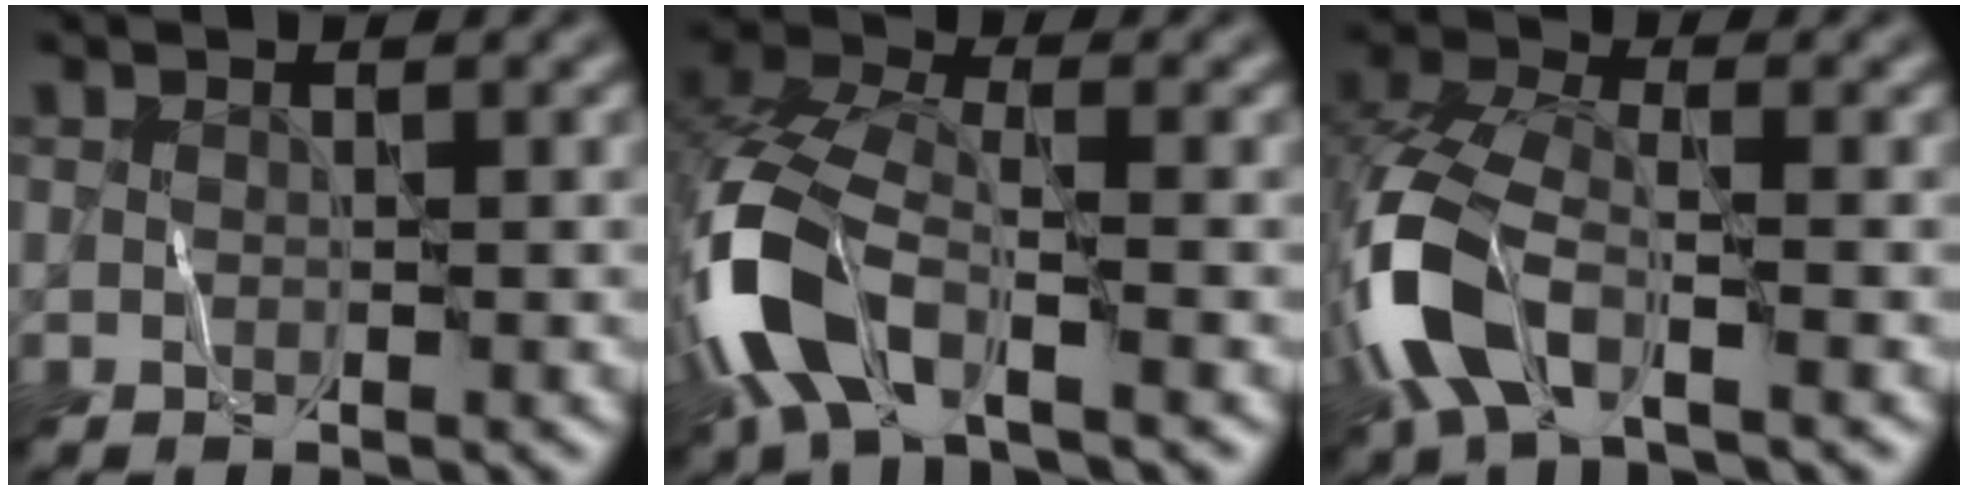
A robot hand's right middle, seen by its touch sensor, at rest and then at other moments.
{"total": 9.7, "force": [-4.2, 4.5, 7.5], "torque": [-0.180, -0.004, -0.093]}
{"total": 8.2, "force": [-3.2, 3.9, 6.5], "torque": [-0.165, 0.000, -0.080]}